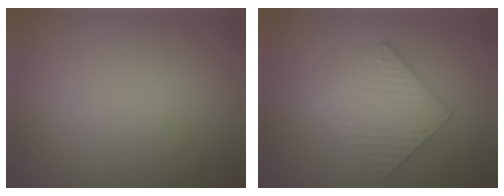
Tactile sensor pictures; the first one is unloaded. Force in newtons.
{"total": 6.4, "press": 4.6, "slide": 4.4}